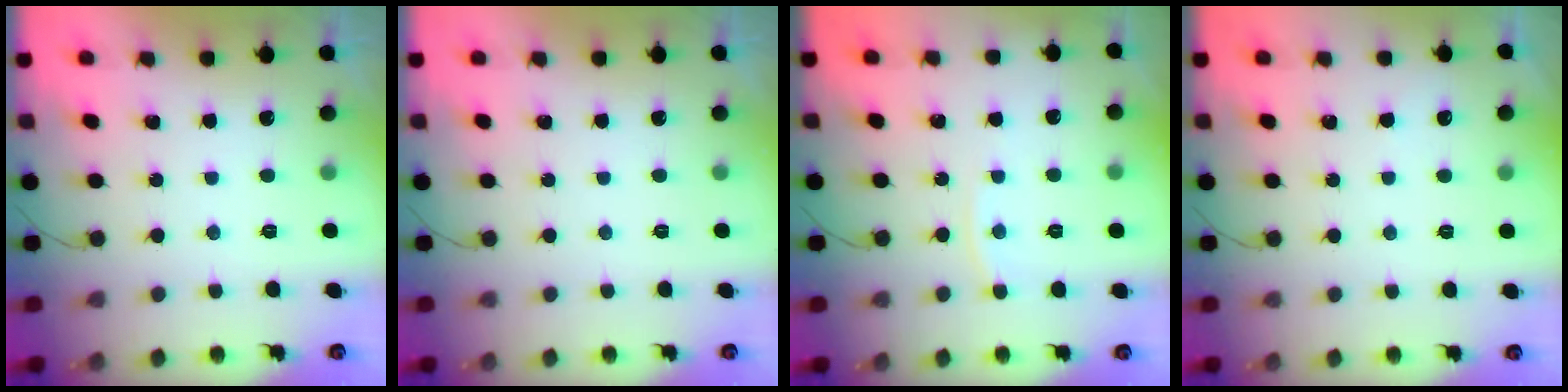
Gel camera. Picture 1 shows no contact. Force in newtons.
{"total": 0.0}
{"total": 3.9, "press": 3.9, "slide": 0.6}
{"total": 1.7, "press": 1.7, "slide": 0.3}